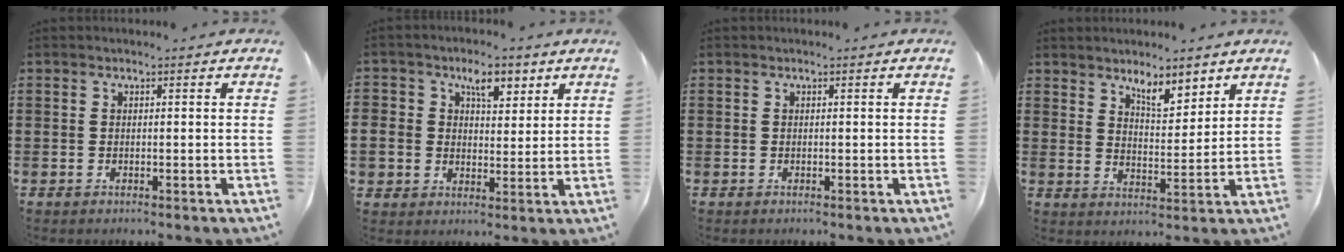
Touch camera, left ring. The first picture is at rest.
{"total": 5.4, "force": [2.6, 4.4, 1.8], "torque": [-0.052, 0.010, 0.042]}
{"total": 0.0}
{"total": 5.1, "force": [4.3, 1.0, 2.5], "torque": [-0.041, -0.017, 0.073]}